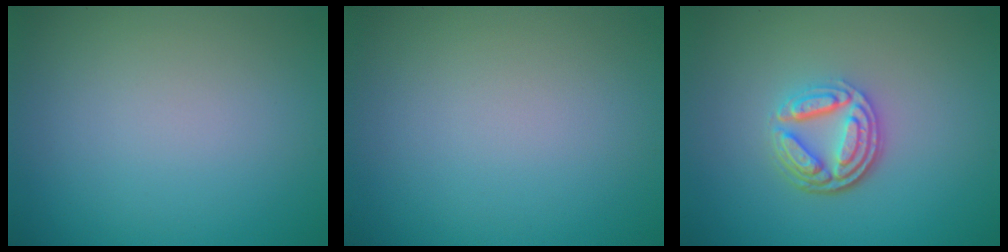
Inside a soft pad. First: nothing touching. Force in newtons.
{"total": 0.0}
{"total": 4.5, "press": 3.4, "slide": 2.9}